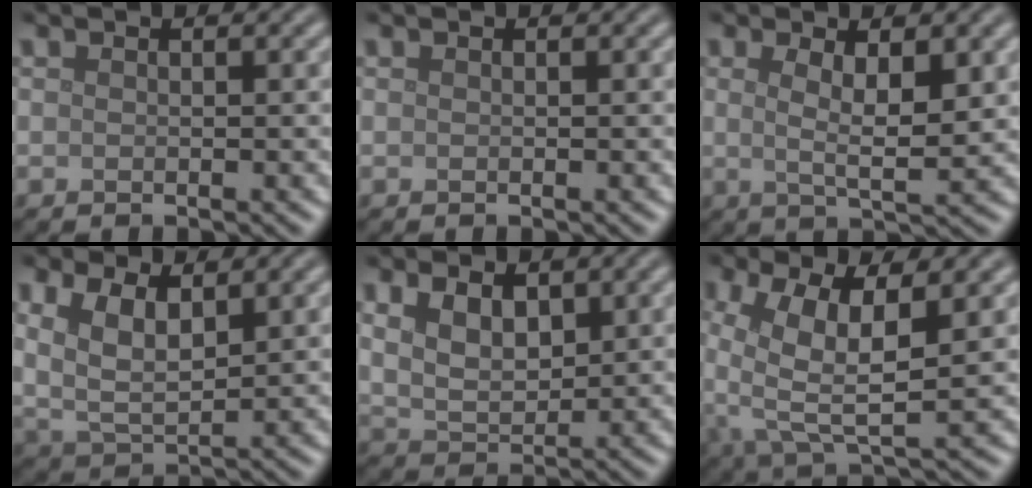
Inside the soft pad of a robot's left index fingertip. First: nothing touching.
{"total": 0.0}
{"total": 4.0, "force": [0.9, 0.9, 3.7], "torque": [-0.066, -0.006, 0.016]}
{"total": 5.3, "force": [1.9, 2.8, 4.1], "torque": [-0.092, -0.002, 0.038]}
{"total": 4.0, "force": [1.6, 2.3, 2.9], "torque": [-0.064, -0.001, 0.034]}
{"total": 7.6, "force": [0.9, 3.1, 6.8], "torque": [-0.144, 0.003, 0.009]}